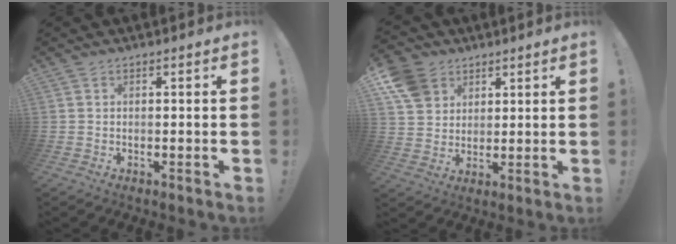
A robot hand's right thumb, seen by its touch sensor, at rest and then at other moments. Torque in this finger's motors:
{"motor_torque": [0.06, 0.09, 0.17, 0.14, 0.02]}